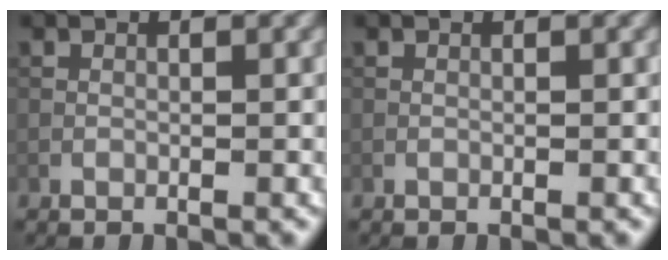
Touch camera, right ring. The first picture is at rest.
{"total": 0.0}